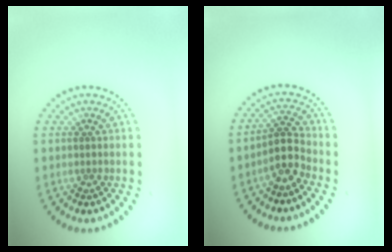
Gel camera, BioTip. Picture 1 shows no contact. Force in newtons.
{"total": 2.7, "press": 2.1, "slide": 1.8}